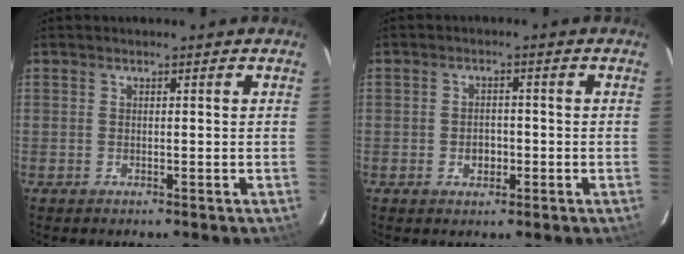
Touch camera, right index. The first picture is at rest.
{"total": 2.9, "force": [-0.8, 2.3, 1.5], "torque": [-0.027, 0.003, -0.011]}